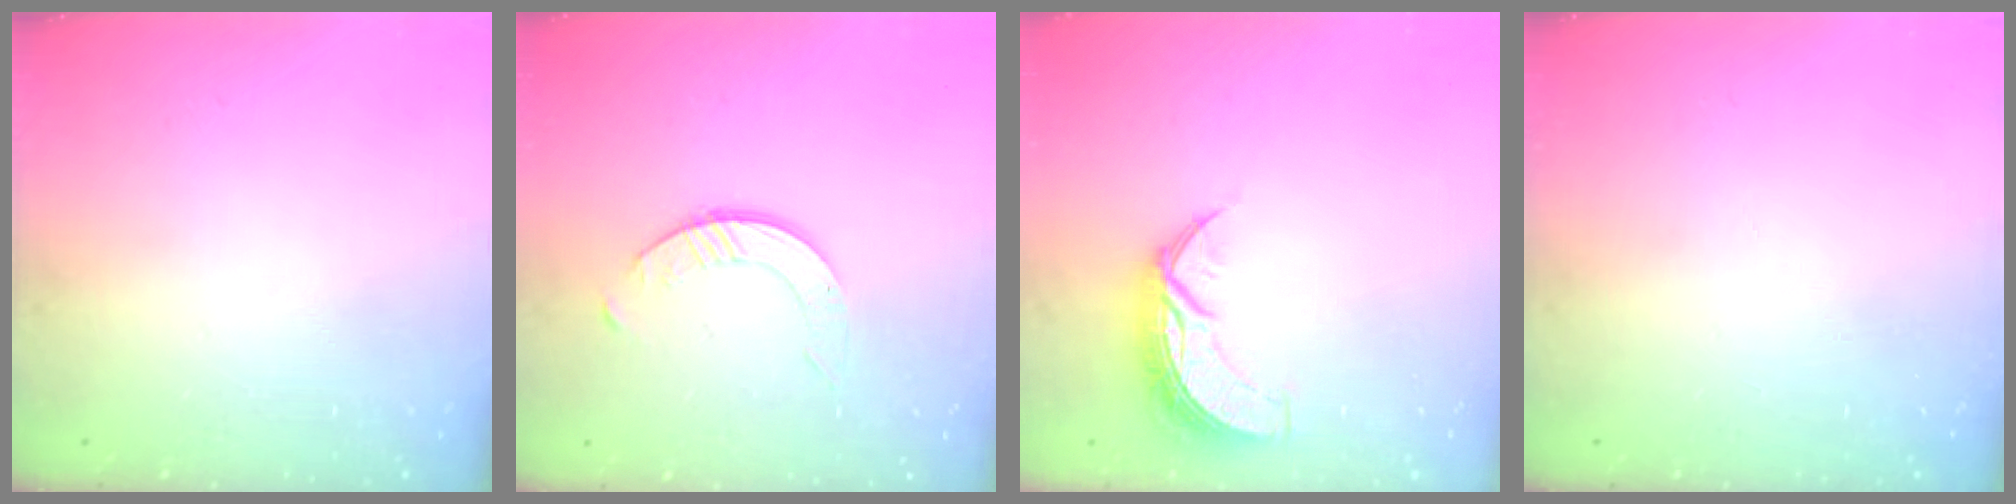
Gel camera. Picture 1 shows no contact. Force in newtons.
{"total": 2.5, "press": 2.5, "slide": 0.3}
{"total": 8.2, "press": 8.2, "slide": 0.7}
{"total": 0.0}